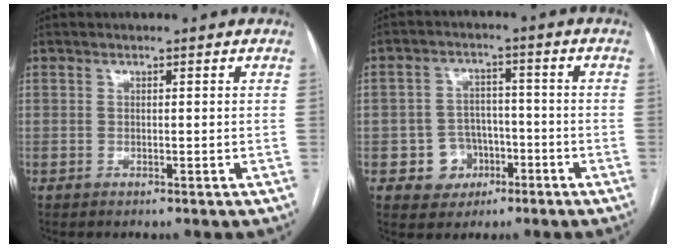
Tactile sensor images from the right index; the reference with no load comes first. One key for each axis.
{"total": 6.1, "fx": -2.4, "fy": 5.5, "fz": 1.2, "tx": -0.014, "ty": 0.015, "tz": -0.029}